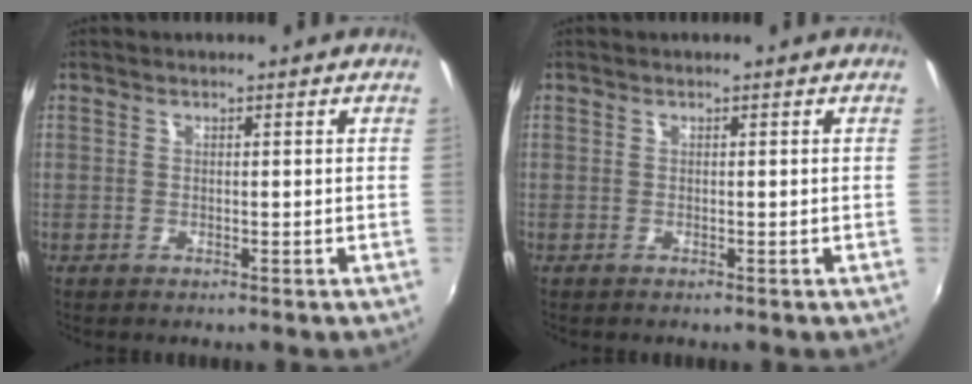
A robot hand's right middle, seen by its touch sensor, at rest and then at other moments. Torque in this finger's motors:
{"motor_torque": [-0.15, -0.15, 0.05, 0.01]}